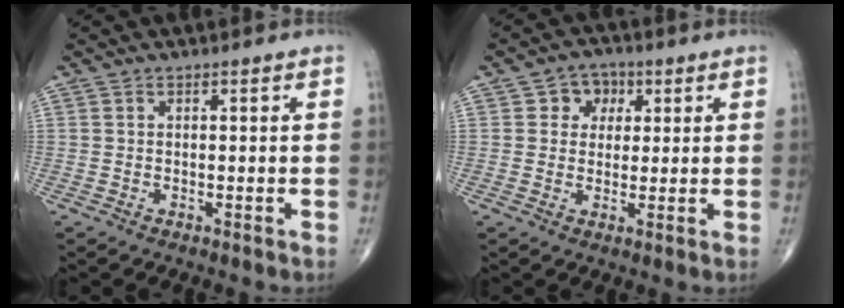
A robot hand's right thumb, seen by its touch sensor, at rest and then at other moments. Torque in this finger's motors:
{"motor_torque": [-0.19, 0.24, -0.16, 0.09, 0.02]}